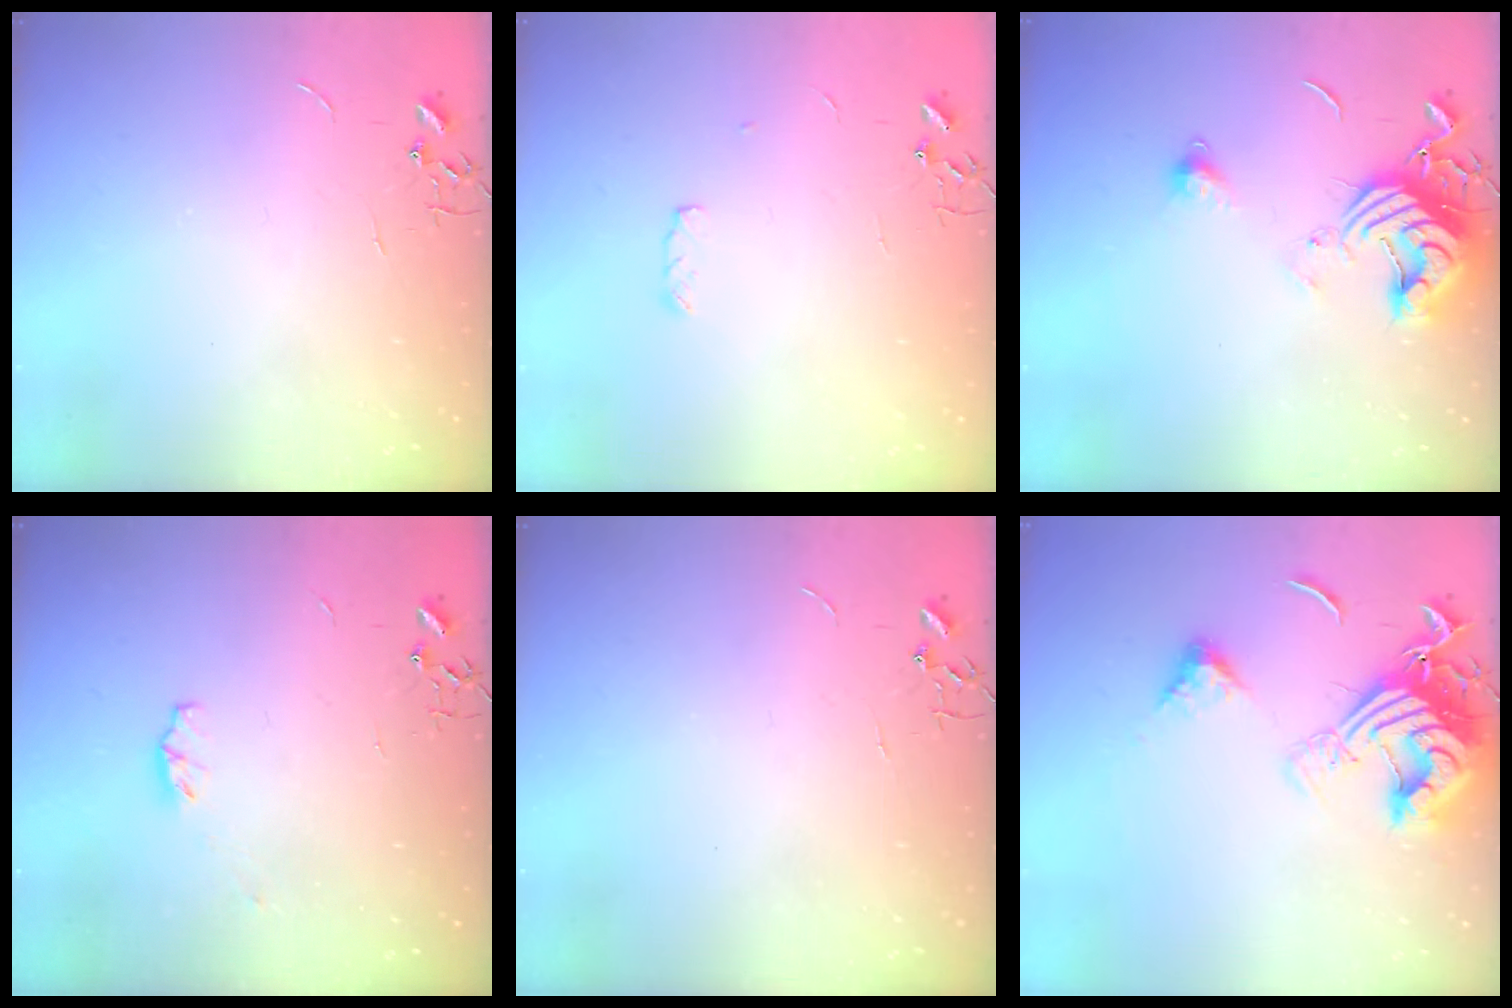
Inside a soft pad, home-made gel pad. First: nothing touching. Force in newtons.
{"total": 4.1, "press": 4.1, "slide": 0.6}
{"total": 13.4, "press": 13.3, "slide": 1.4}
{"total": 4.4, "press": 4.4, "slide": 0.6}
{"total": 0.0}
{"total": 18.0, "press": 17.9, "slide": 2.1}